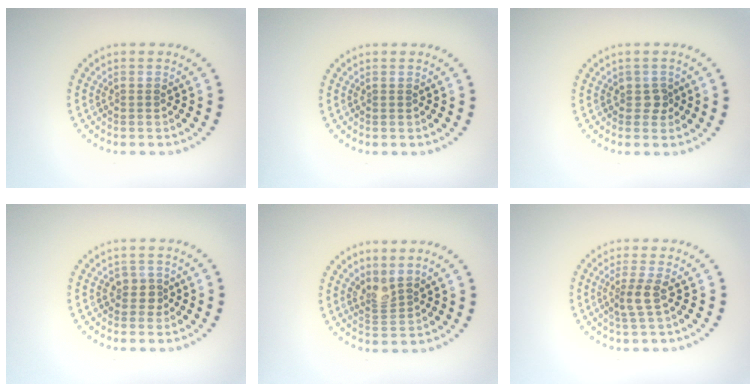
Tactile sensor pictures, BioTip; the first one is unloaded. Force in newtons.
{"total": 0.0}
{"total": 1.1, "press": 1.0, "slide": 0.5}
{"total": 1.7, "press": 1.4, "slide": 1.0}
{"total": 2.1, "press": 1.6, "slide": 1.4}
{"total": 2.1, "press": 1.6, "slide": 1.3}